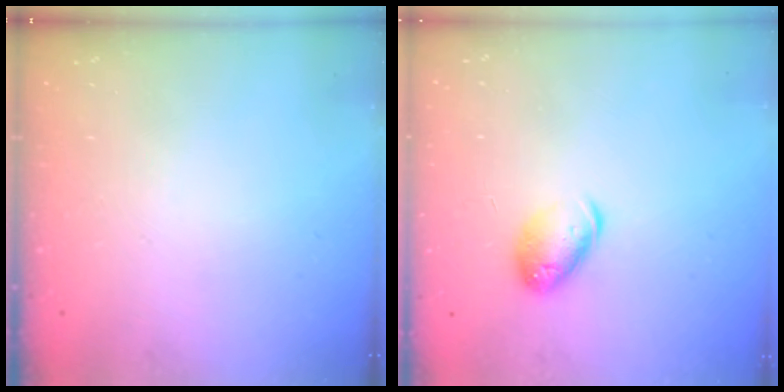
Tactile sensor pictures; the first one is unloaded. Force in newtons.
{"total": 10.2, "press": 10.1, "slide": 1.4}